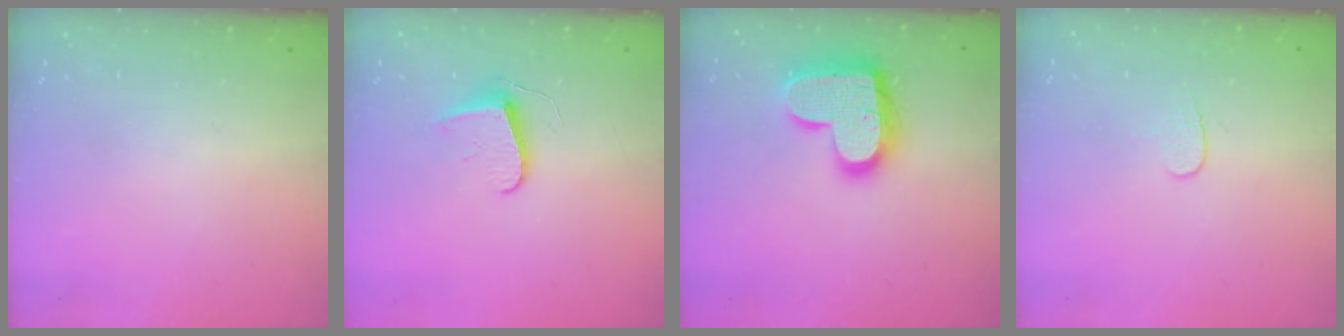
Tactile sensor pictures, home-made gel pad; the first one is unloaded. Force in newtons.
{"total": 7.1, "press": 7.1, "slide": 0.5}
{"total": 18.9, "press": 18.9, "slide": 1.1}
{"total": 3.8, "press": 3.8, "slide": 0.4}